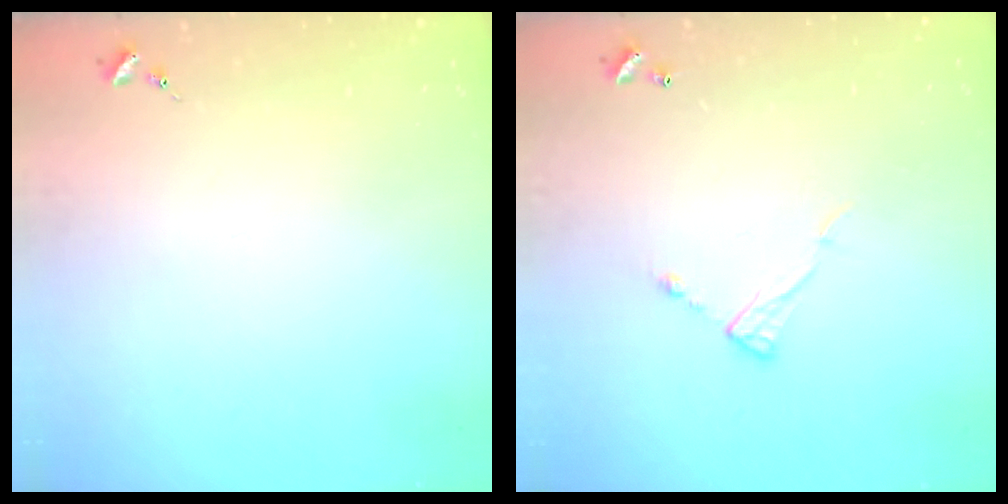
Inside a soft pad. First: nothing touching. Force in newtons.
{"total": 6.6, "press": 6.6, "slide": 0.3}